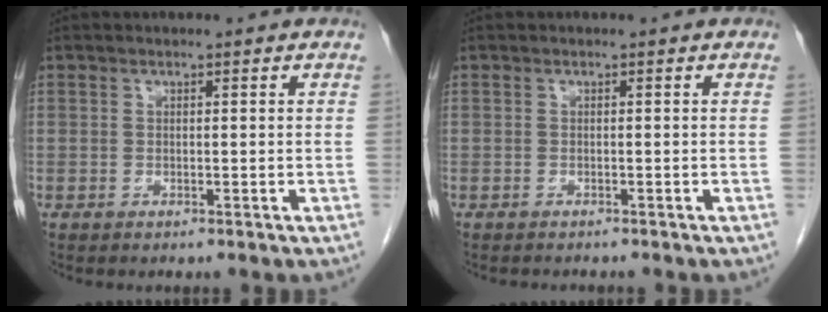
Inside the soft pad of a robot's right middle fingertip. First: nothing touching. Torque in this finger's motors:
{"motor_torque": [0.03, 0.00, -0.01, 0.00]}